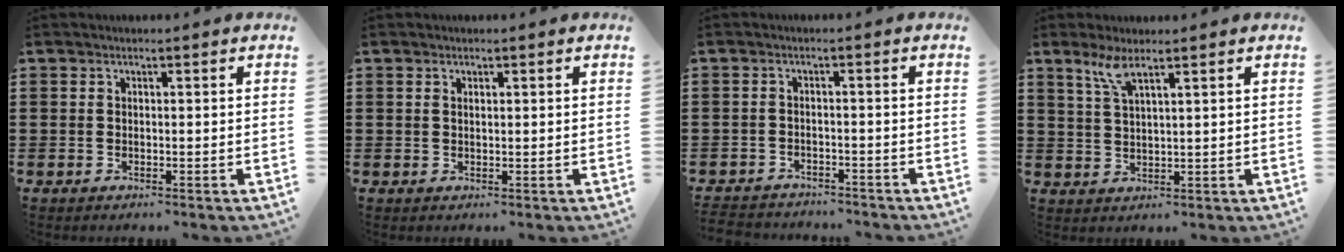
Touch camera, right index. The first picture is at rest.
{"total": 0.6, "force": [0.3, 0.3, 0.5], "torque": [-0.010, 0.002, 0.006]}
{"total": 2.2, "force": [-2.2, 0.3, -0.2], "torque": [-0.005, 0.000, -0.049]}
{"total": 4.1, "force": [2.7, 0.7, 3.0], "torque": [-0.067, 0.003, 0.048]}